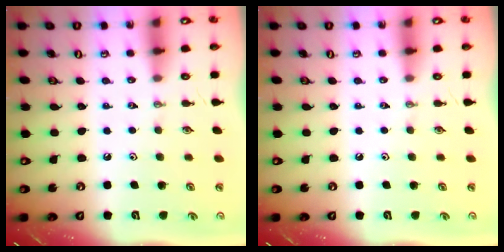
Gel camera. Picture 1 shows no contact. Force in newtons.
{"total": 0.0}